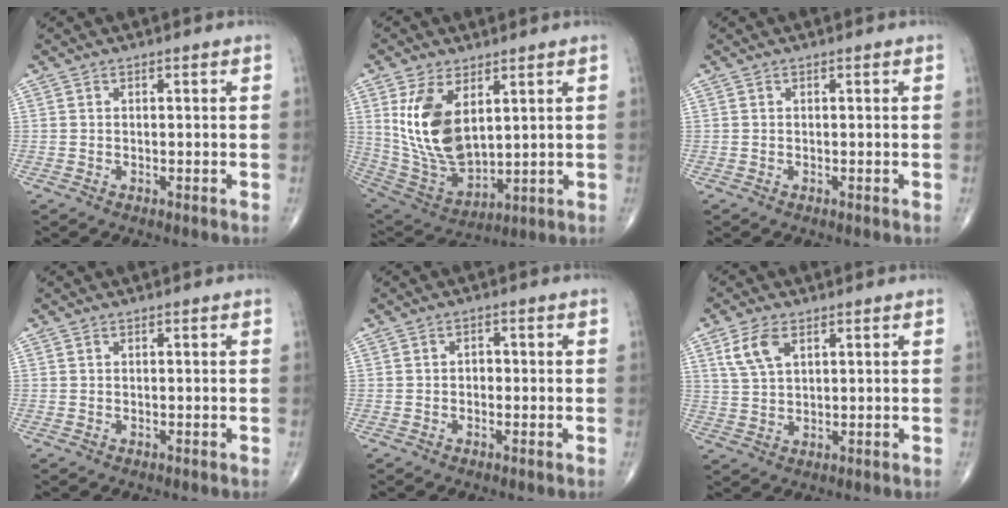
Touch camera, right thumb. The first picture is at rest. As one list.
[{"total": 15.2, "force": [4.7, 8.2, 11.9], "torque": [-0.217, -0.024, 0.113]}, {"total": 0.0}, {"total": 0.0}, {"total": 1.6, "force": [-0.1, 1.2, 1.1], "torque": [-0.007, 0.004, -0.005]}, {"total": 6.0, "force": [2.9, 3.2, 4.2], "torque": [-0.086, -0.005, 0.063]}]